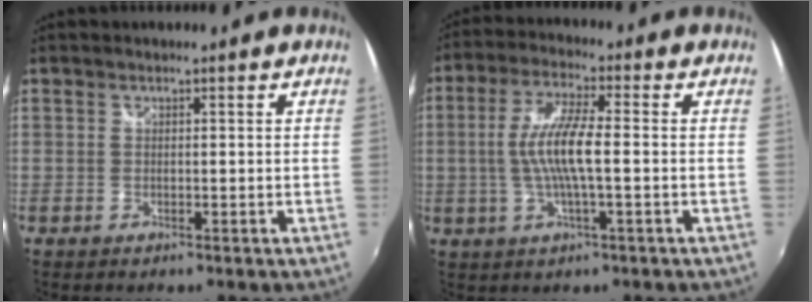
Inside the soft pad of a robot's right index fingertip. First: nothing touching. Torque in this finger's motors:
{"motor_torque": [1.67, -0.09, 0.85, 0.21]}